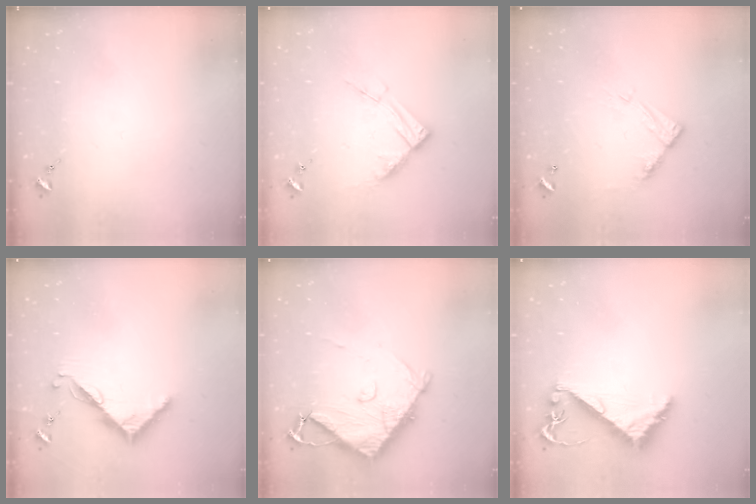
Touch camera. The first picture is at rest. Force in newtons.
{"total": 10.3, "press": 10.2, "slide": 1.0}
{"total": 9.4, "press": 9.4, "slide": 0.5}
{"total": 7.8, "press": 7.8, "slide": 0.6}
{"total": 10.9, "press": 10.8, "slide": 1.4}
{"total": 7.9, "press": 7.9, "slide": 0.8}